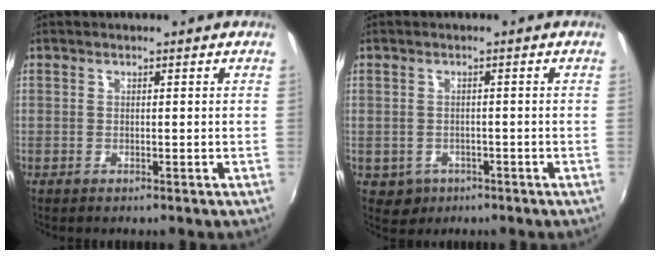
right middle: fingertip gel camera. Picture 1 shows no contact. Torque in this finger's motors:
{"motor_torque": [0.26, -0.31, -0.02, -0.01]}